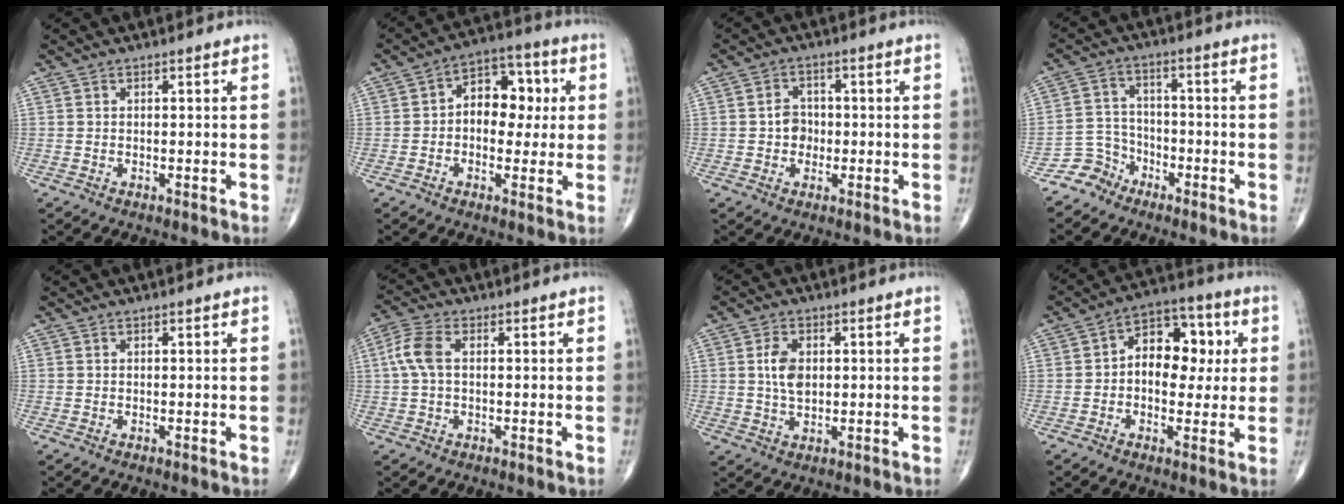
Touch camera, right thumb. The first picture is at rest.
{"total": 10.8, "force": [1.0, 7.4, 7.8], "torque": [-0.070, 0.026, 0.007]}
{"total": 4.1, "force": [-0.5, 3.5, 2.1], "torque": [-0.010, 0.009, -0.013]}
{"total": 5.5, "force": [-4.2, 3.6, -0.3], "torque": [0.032, 0.041, -0.089]}
{"total": 0.0}
{"total": 5.5, "force": [0.6, 3.0, 4.6], "torque": [-0.119, 0.019, 0.010]}
{"total": 5.3, "force": [0.8, 3.2, 4.1], "torque": [-0.073, -0.003, 0.013]}
{"total": 12.2, "force": [1.3, 8.2, 8.9], "torque": [-0.087, 0.025, 0.011]}